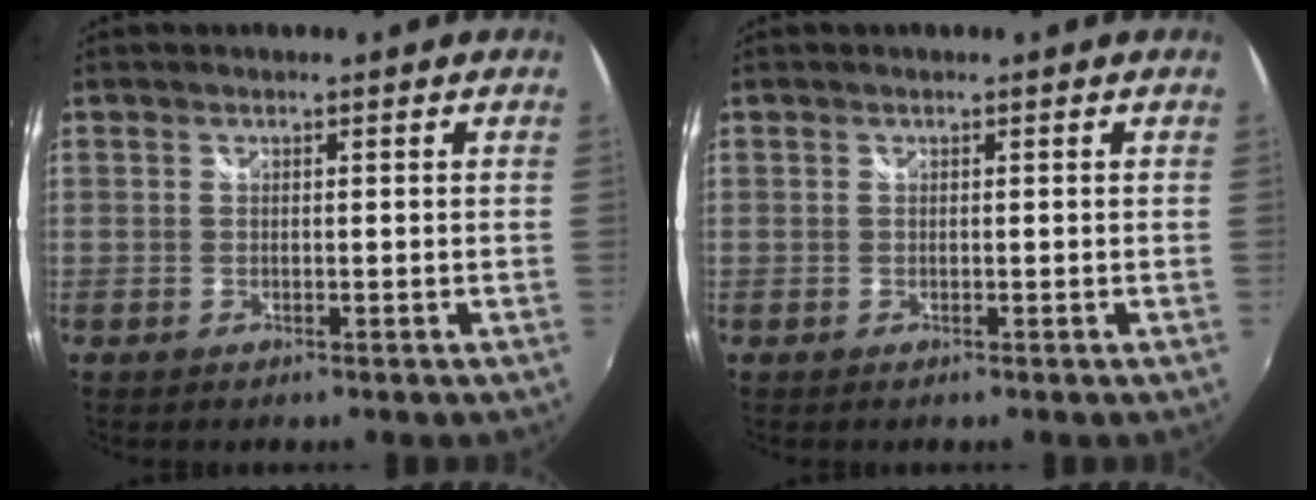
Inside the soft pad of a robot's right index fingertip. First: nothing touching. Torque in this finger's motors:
{"motor_torque": [0.00, 0.00, 0.00, 0.00]}